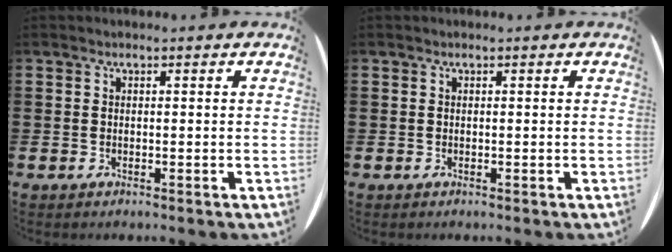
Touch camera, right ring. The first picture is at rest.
{"total": 0.0}